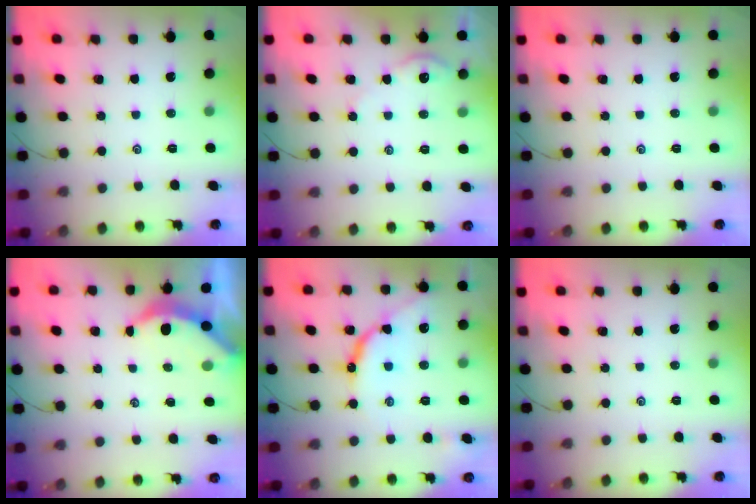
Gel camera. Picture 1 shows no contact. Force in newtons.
{"total": 2.4, "press": 2.4, "slide": 0.3}
{"total": 0.0}
{"total": 3.7, "press": 3.7, "slide": 0.5}
{"total": 9.7, "press": 9.6, "slide": 1.1}
{"total": 0.0}